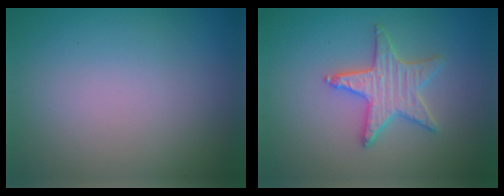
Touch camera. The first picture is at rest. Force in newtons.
{"total": 3.5, "press": 3.4, "slide": 0.8}